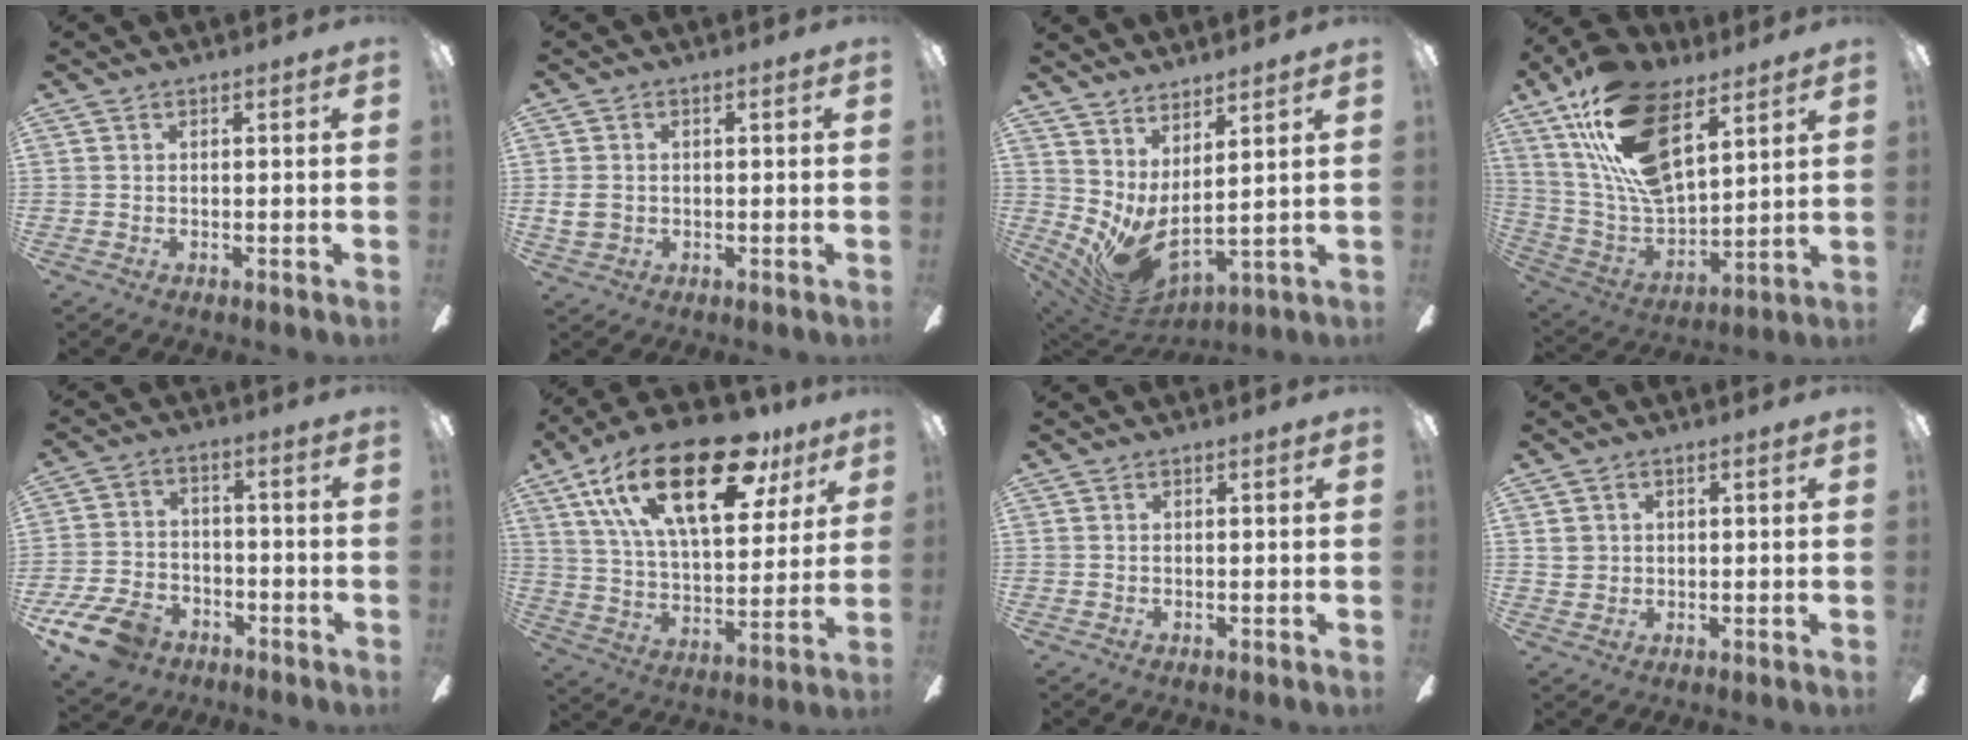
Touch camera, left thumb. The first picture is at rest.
{"total": 3.7, "force": [-0.2, 2.9, 2.2], "torque": [-0.046, 0.006, -0.004]}
{"total": 8.8, "force": [-0.4, 3.4, 8.1], "torque": [-0.164, -0.030, 0.005]}
{"total": 22.9, "force": [12.2, 11.5, 15.6], "torque": [-0.315, -0.052, 0.219]}
{"total": 11.0, "force": [-7.3, 6.3, 5.2], "torque": [-0.117, 0.041, -0.136]}
{"total": 28.8, "force": [14.8, 12.9, 21.1], "torque": [-0.359, -0.063, 0.246]}
{"total": 0.0}
{"total": 2.7, "force": [0.6, 2.5, 0.7], "torque": [-0.011, 0.001, 0.009]}